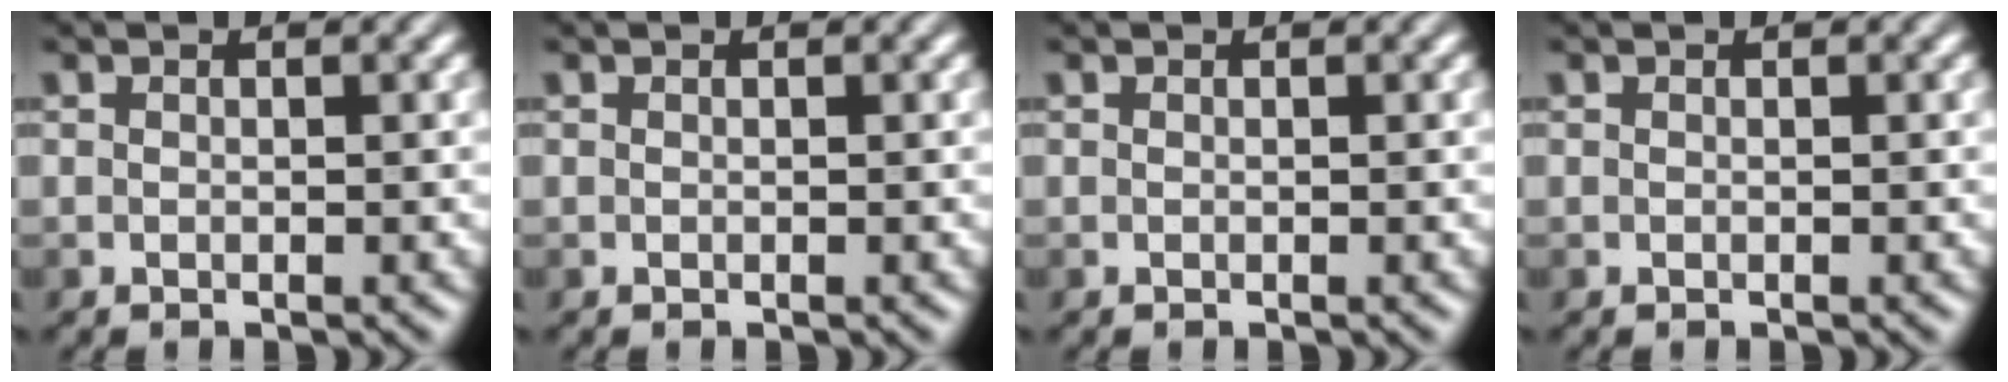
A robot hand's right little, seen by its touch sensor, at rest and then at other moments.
{"total": 0.0}
{"total": 0.0}
{"total": 0.0}